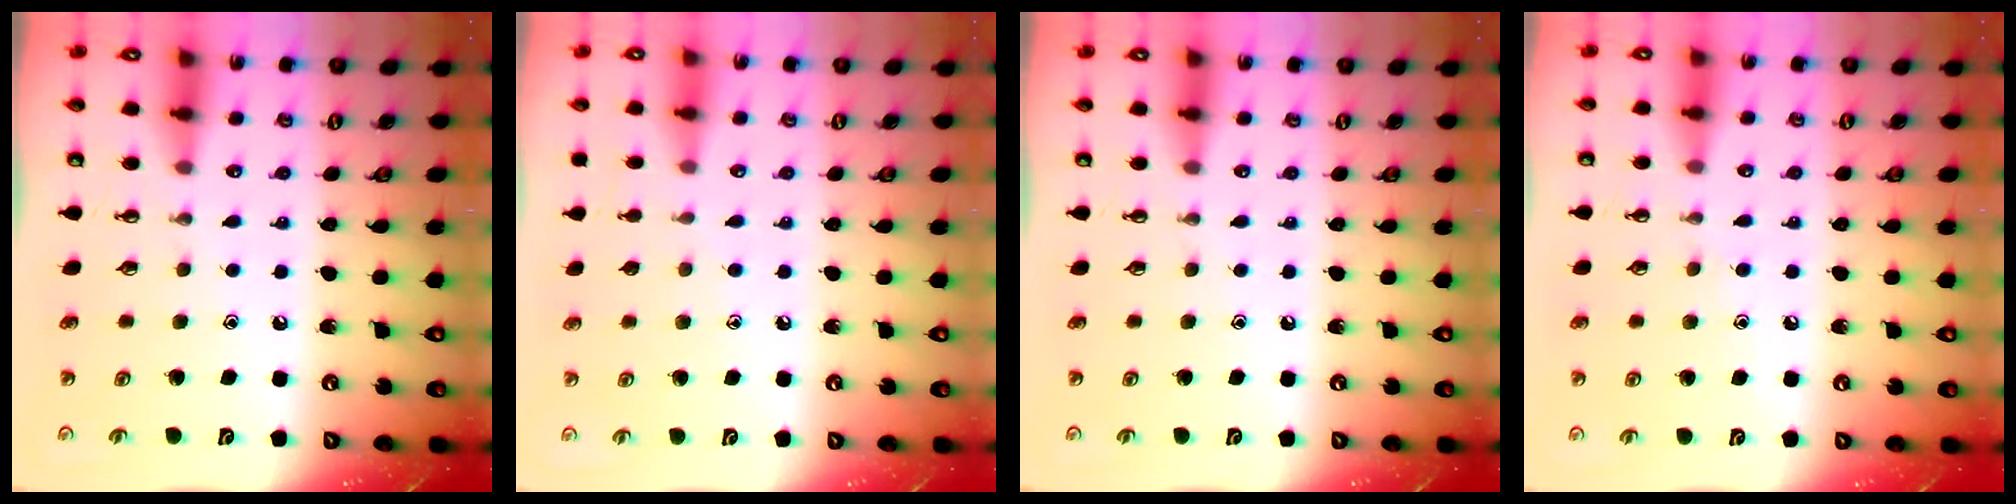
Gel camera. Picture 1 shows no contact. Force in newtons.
{"total": 3.7, "press": 3.6, "slide": 0.4}
{"total": 0.0}
{"total": 5.3, "press": 5.2, "slide": 0.6}